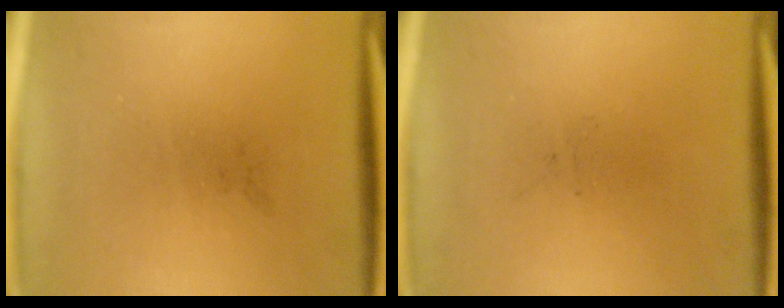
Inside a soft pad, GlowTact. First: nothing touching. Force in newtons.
{"total": 0.0}